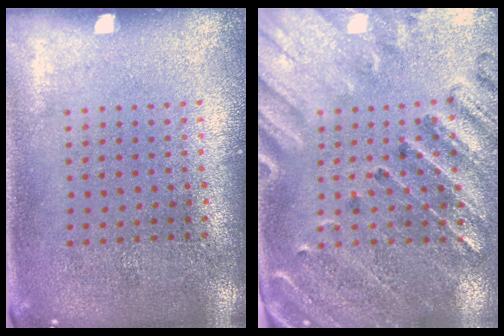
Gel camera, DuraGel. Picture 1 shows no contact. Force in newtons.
{"total": 2.6, "press": 2.4, "slide": 1.1}